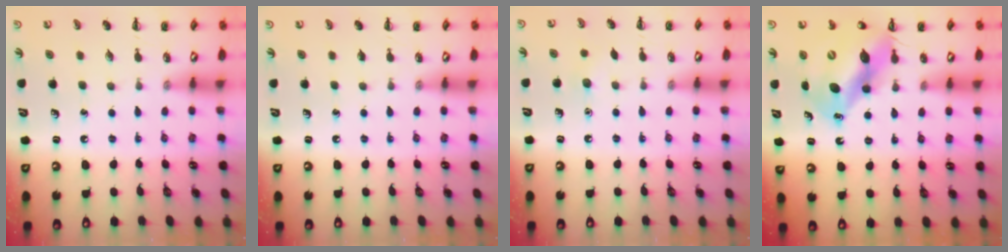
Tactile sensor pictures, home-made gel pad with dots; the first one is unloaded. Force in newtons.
{"total": 0.0}
{"total": 4.6, "press": 4.5, "slide": 1.2}
{"total": 12.9, "press": 12.3, "slide": 3.8}